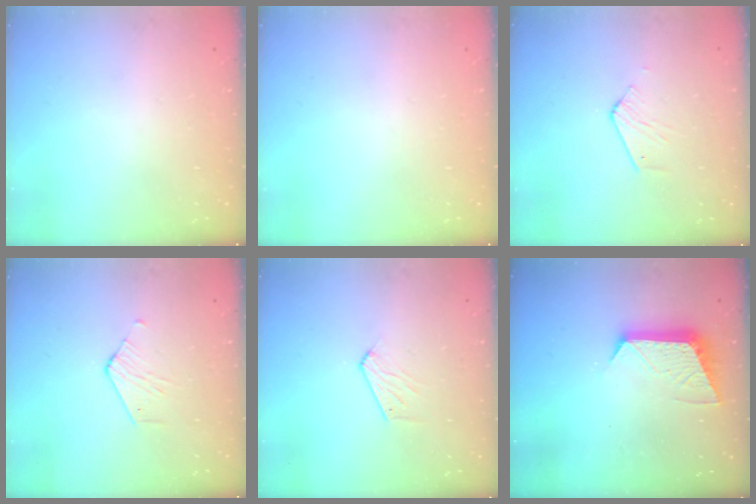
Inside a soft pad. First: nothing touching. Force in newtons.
{"total": 0.0}
{"total": 2.6, "press": 2.6, "slide": 0.1}
{"total": 2.7, "press": 2.7, "slide": 0.3}
{"total": 4.5, "press": 4.5, "slide": 0.2}
{"total": 10.2, "press": 10.1, "slide": 0.5}